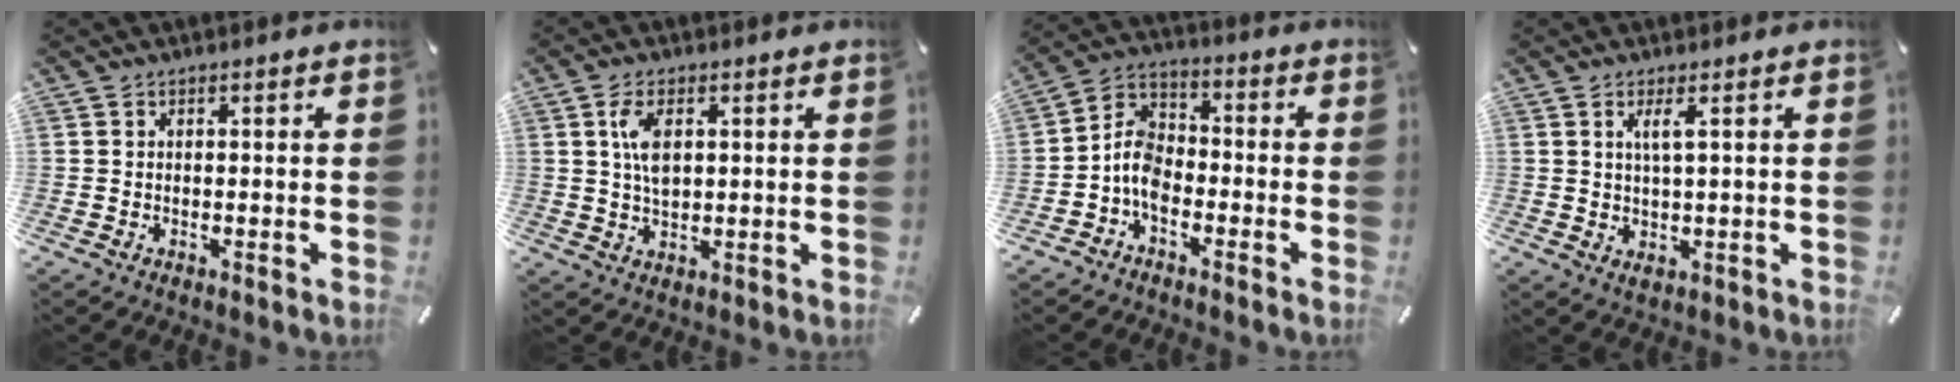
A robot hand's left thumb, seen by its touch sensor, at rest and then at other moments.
{"total": 6.0, "force": [1.6, 3.1, 4.8], "torque": [-0.109, -0.002, 0.021]}
{"total": 7.4, "force": [-3.8, 4.8, 4.2], "torque": [-0.104, 0.006, -0.080]}
{"total": 4.0, "force": [1.5, 0.9, 3.6], "torque": [-0.065, -0.005, 0.023]}